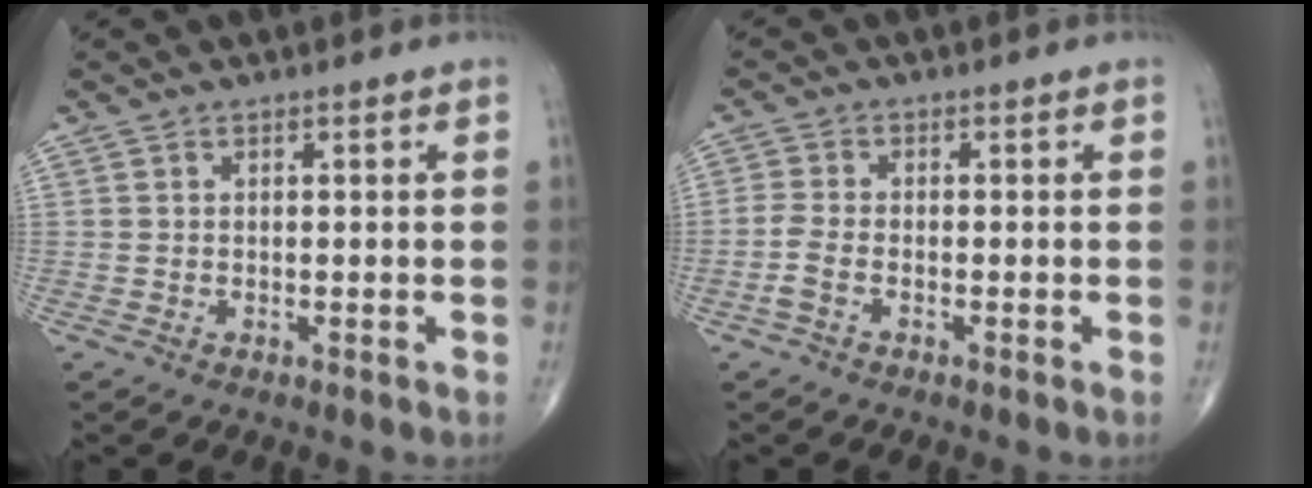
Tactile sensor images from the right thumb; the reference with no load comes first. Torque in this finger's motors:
{"motor_torque": [-0.13, 0.21, 0.29, -0.42, 0.16]}